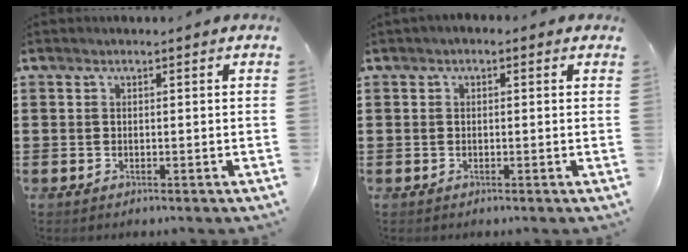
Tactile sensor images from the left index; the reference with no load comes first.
{"total": 0.7, "force": [-0.3, 0.6, 0.3], "torque": [-0.008, 0.003, -0.008]}